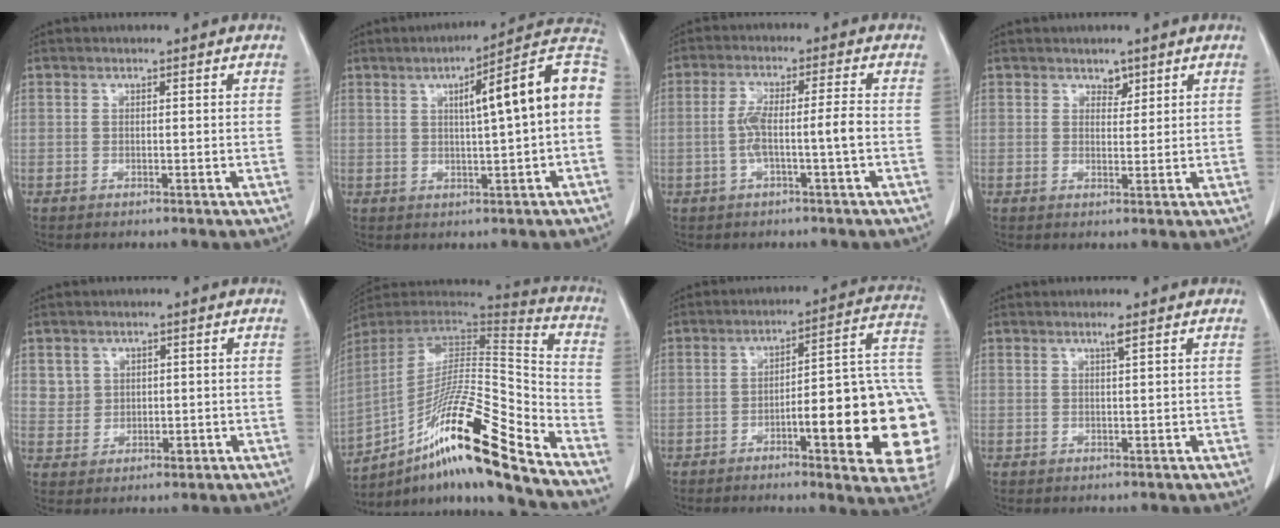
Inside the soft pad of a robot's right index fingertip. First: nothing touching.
{"total": 14.2, "force": [2.1, 0.8, 14.0], "torque": [-0.191, 0.035, 0.024]}
{"total": 5.6, "force": [-1.2, -0.1, 5.4], "torque": [-0.110, 0.016, -0.018]}
{"total": 1.8, "force": [1.3, 1.1, 0.6], "torque": [-0.003, -0.004, 0.020]}
{"total": 3.4, "force": [1.3, 3.2, 0.3], "torque": [0.004, -0.001, 0.030]}
{"total": 22.4, "force": [-14.6, 0.8, 17.0], "torque": [-0.284, -0.003, -0.261]}
{"total": 20.7, "force": [-4.8, 3.0, 20.0], "torque": [-0.169, 0.027, -0.052]}
{"total": 1.0, "force": [0.6, -0.3, 0.8], "torque": [-0.021, -0.003, 0.016]}